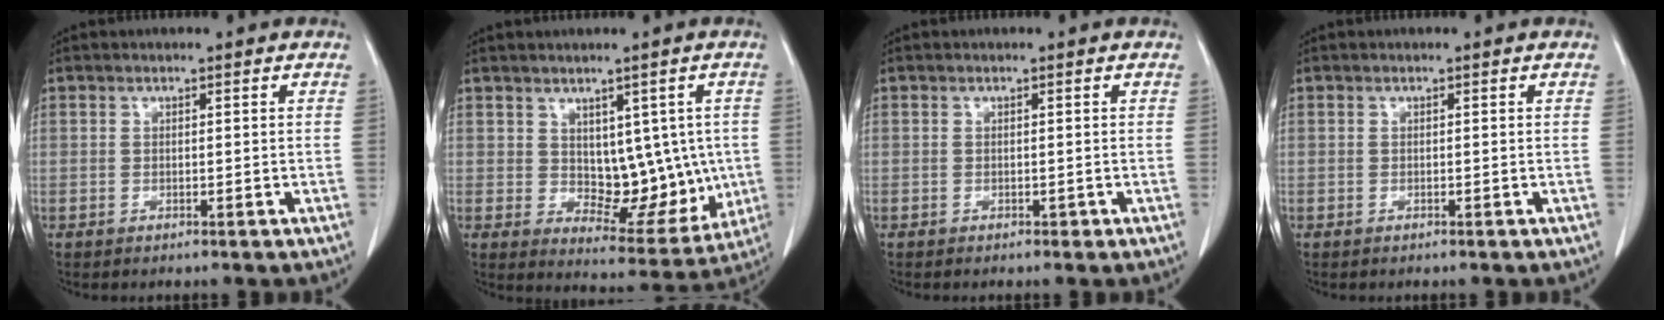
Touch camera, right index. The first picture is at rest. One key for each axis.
{"total": 7.3, "fx": 0.1, "fy": 4.3, "fz": 5.9, "tx": -0.060, "ty": 0.006, "tz": 0.020}
{"total": 0.5, "fx": -0.3, "fy": 0.3, "fz": 0.3, "tx": -0.003, "ty": 0.002, "tz": -0.006}
{"total": 0.0}